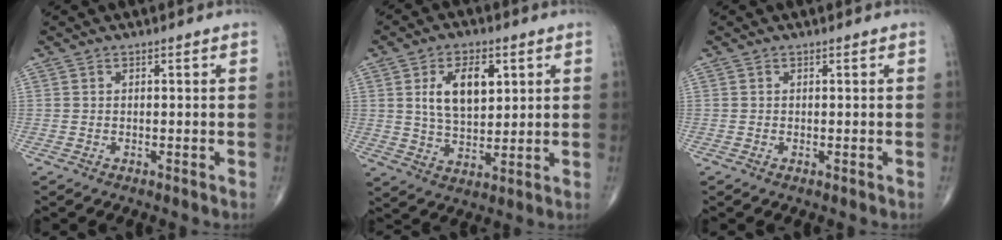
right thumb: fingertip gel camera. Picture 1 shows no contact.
{"total": 10.8, "force": [3.0, 6.2, 8.3], "torque": [-0.123, -0.010, 0.057]}
{"total": 0.0}